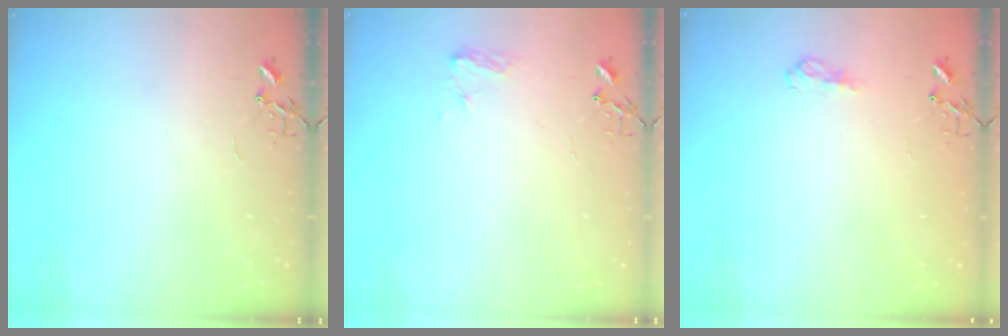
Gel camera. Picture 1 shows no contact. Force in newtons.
{"total": 7.2, "press": 7.2, "slide": 0.5}
{"total": 7.9, "press": 7.8, "slide": 0.8}